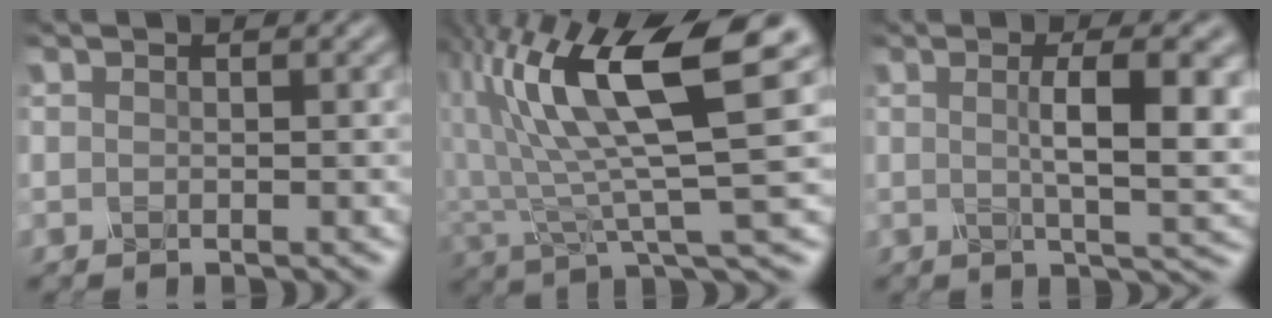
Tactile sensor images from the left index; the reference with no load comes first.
{"total": 11.9, "force": [4.3, 2.8, 10.8], "torque": [-0.210, 0.013, 0.088]}
{"total": 6.6, "force": [0.6, 1.4, 6.4], "torque": [-0.087, 0.005, 0.017]}